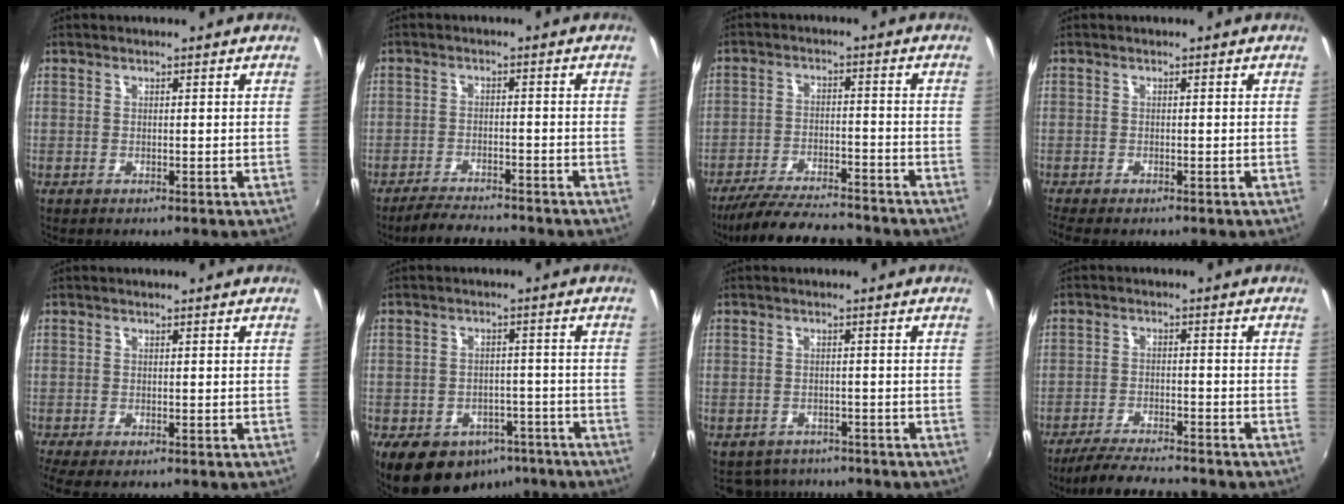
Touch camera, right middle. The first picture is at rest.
{"total": 6.4, "force": [-5.9, 0.9, 2.2], "torque": [-0.062, -0.006, -0.097]}
{"total": 14.4, "force": [-12.7, 2.8, 6.2], "torque": [-0.136, -0.016, -0.201]}
{"total": 3.2, "force": [-2.6, 0.7, 1.7], "torque": [-0.037, -0.020, -0.044]}
{"total": 3.7, "force": [-2.4, 1.0, 2.6], "torque": [-0.055, -0.019, -0.038]}
{"total": 13.6, "force": [-8.4, 9.0, 5.8], "torque": [-0.126, 0.010, -0.098]}
{"total": 5.6, "force": [-4.8, 2.8, 1.0], "torque": [-0.032, -0.007, -0.067]}
{"total": 9.2, "force": [-8.3, 1.1, 4.0], "torque": [-0.098, -0.013, -0.138]}